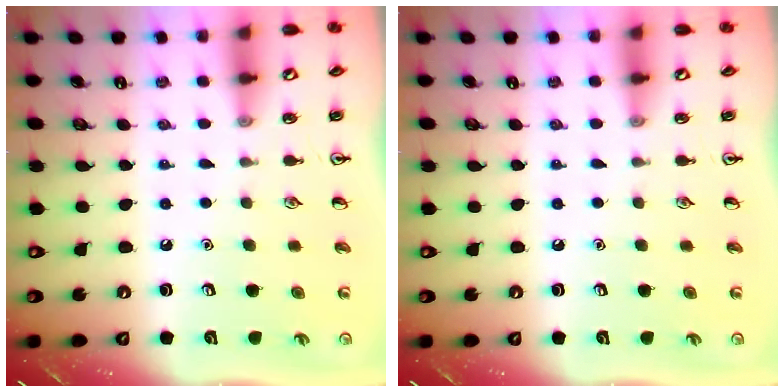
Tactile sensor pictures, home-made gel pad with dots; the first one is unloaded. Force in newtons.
{"total": 0.0}